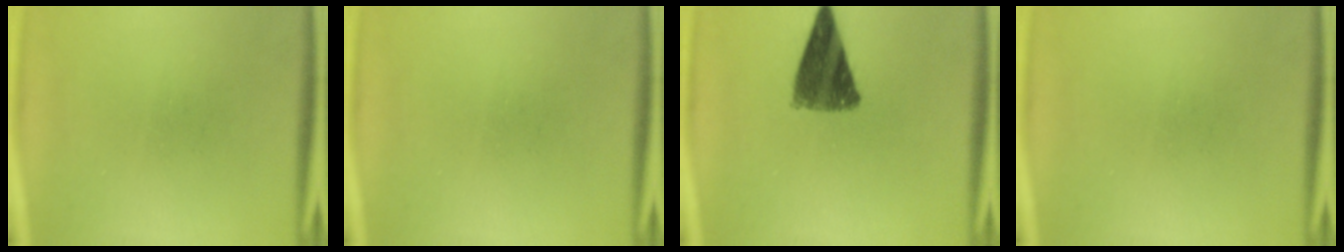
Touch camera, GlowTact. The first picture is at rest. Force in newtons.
{"total": 0.0}
{"total": 9.6}
{"total": 0.0}